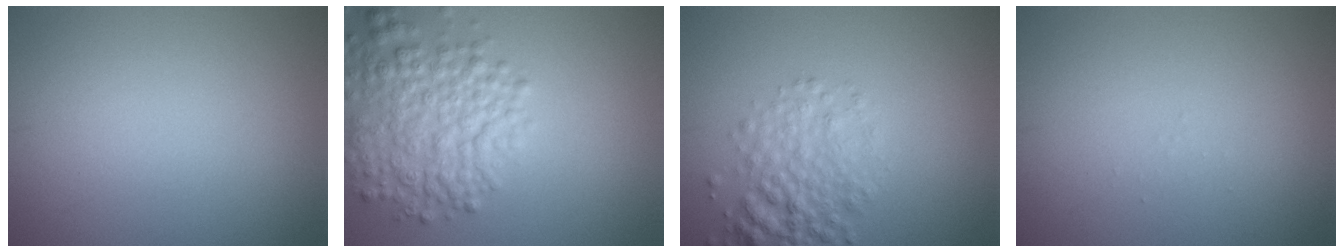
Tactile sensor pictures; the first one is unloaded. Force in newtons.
{"total": 5.8, "press": 5.8, "slide": 0.3}
{"total": 4.0, "press": 4.0, "slide": 0.1}
{"total": 0.0}